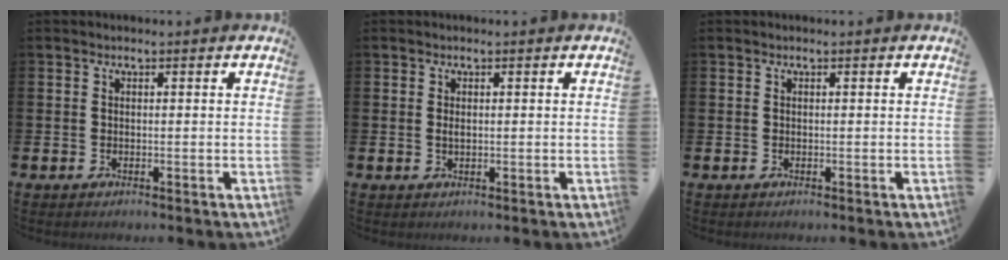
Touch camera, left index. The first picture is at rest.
{"total": 0.6, "force": [0.1, 0.2, 0.5], "torque": [-0.002, -0.002, 0.000]}
{"total": 0.0}